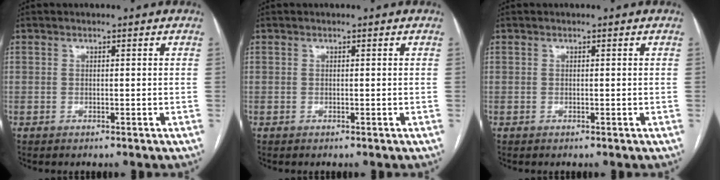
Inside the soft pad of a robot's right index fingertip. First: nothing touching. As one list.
[{"total": 0.0}, {"total": 0.0}]